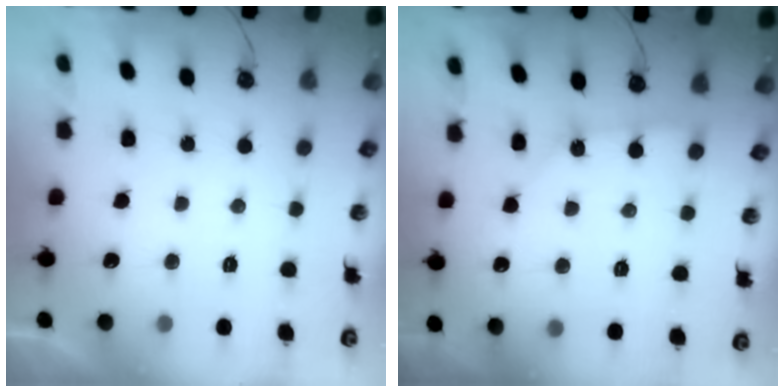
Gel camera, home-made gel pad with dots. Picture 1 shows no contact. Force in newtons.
{"total": 3.8, "press": 3.8, "slide": 0.3}